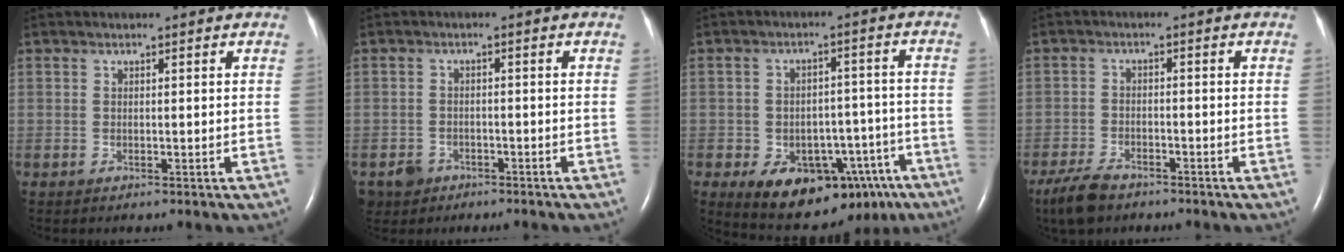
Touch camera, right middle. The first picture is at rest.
{"total": 3.2, "force": [-2.0, 2.4, 0.4], "torque": [-0.015, 0.006, -0.030]}
{"total": 15.9, "force": [-9.1, 8.9, 9.6], "torque": [-0.126, 0.025, -0.117]}
{"total": 5.6, "force": [-4.4, 2.1, 2.6], "torque": [-0.064, -0.010, -0.081]}